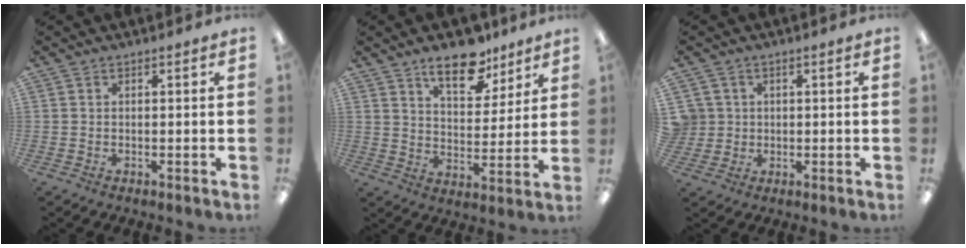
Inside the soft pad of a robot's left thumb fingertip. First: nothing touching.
{"total": 12.9, "force": [9.5, 5.8, 6.5], "torque": [-0.081, -0.056, 0.166]}
{"total": 3.9, "force": [0.6, 3.8, 0.1], "torque": [-0.015, 0.007, 0.013]}